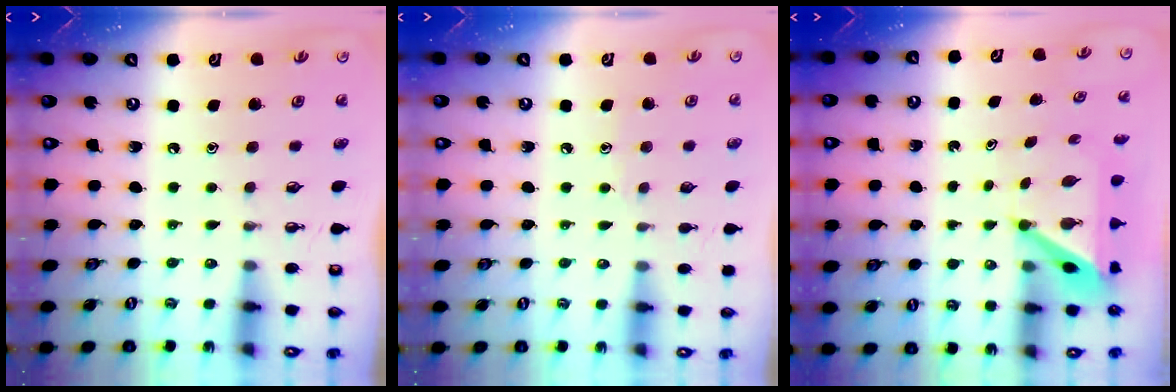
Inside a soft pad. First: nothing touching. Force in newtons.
{"total": 3.8, "press": 3.8, "slide": 0.4}
{"total": 5.5, "press": 5.5, "slide": 0.5}